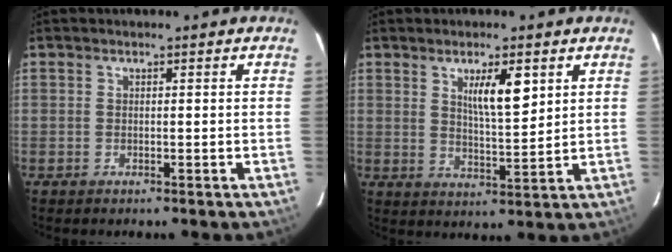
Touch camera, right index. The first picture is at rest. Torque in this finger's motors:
{"motor_torque": [0.14, 0.07, 0.15, 0.08]}